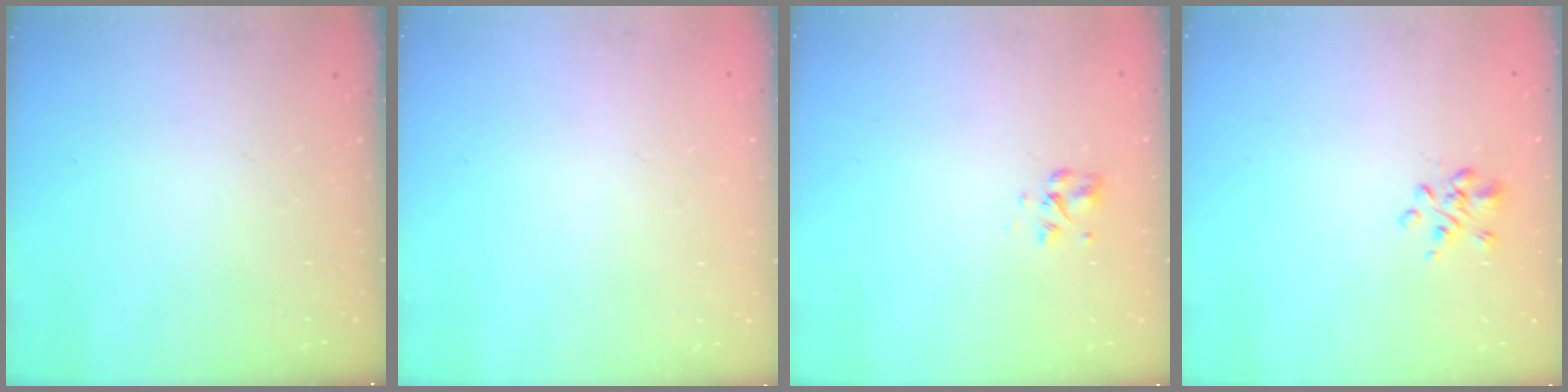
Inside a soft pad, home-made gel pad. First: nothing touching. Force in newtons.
{"total": 1.8, "press": 1.7, "slide": 0.1}
{"total": 2.6, "press": 2.4, "slide": 1.0}
{"total": 1.4, "press": 1.2, "slide": 0.8}